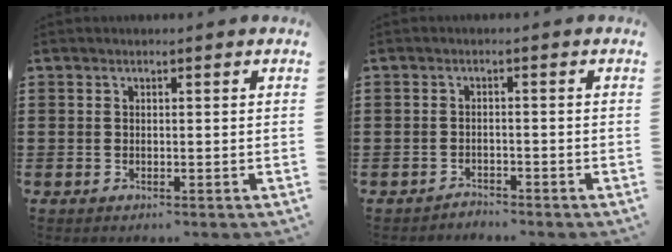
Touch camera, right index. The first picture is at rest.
{"total": 1.6, "force": [-1.6, 0.2, -0.1], "torque": [-0.004, 0.004, -0.035]}